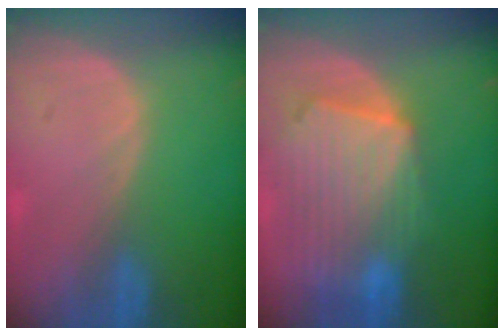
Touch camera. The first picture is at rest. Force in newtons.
{"total": 10.9, "press": 9.5, "slide": 5.3}